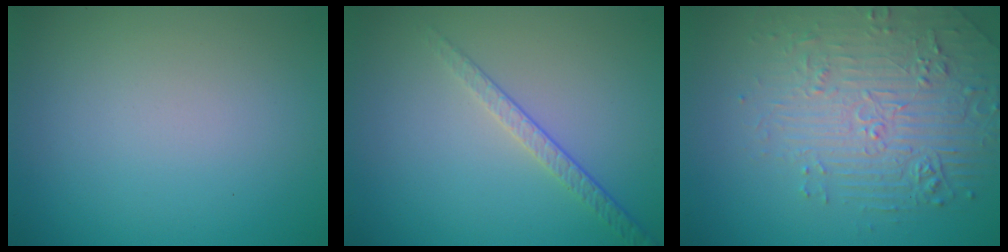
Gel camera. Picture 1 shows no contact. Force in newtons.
{"total": 1.9, "press": 1.4, "slide": 1.3}
{"total": 4.4, "press": 4.1, "slide": 1.5}